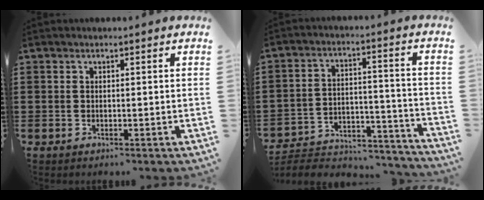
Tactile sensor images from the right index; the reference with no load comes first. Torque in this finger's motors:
{"motor_torque": [-1.33, -0.81, -0.13, 0.00]}